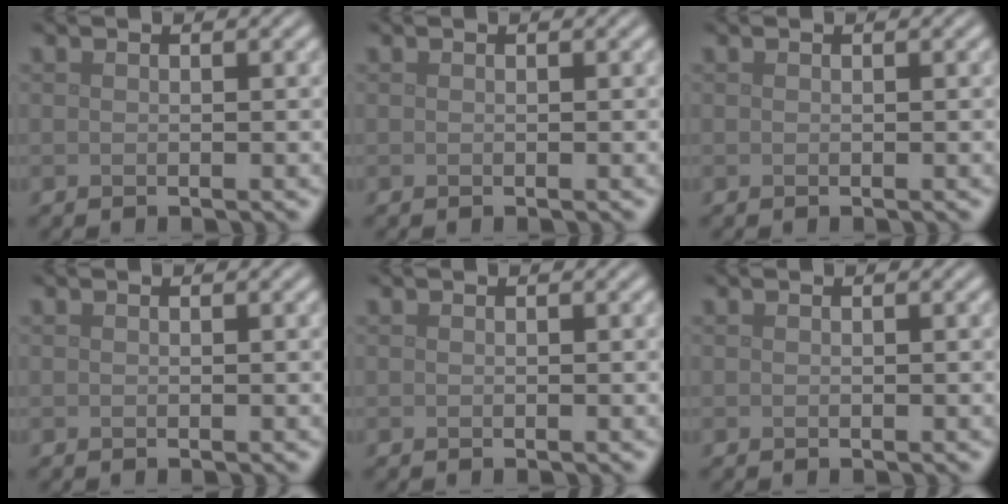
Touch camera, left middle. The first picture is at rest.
{"total": 0.0}
{"total": 0.0}
{"total": 0.0}
{"total": 0.0}
{"total": 0.0}